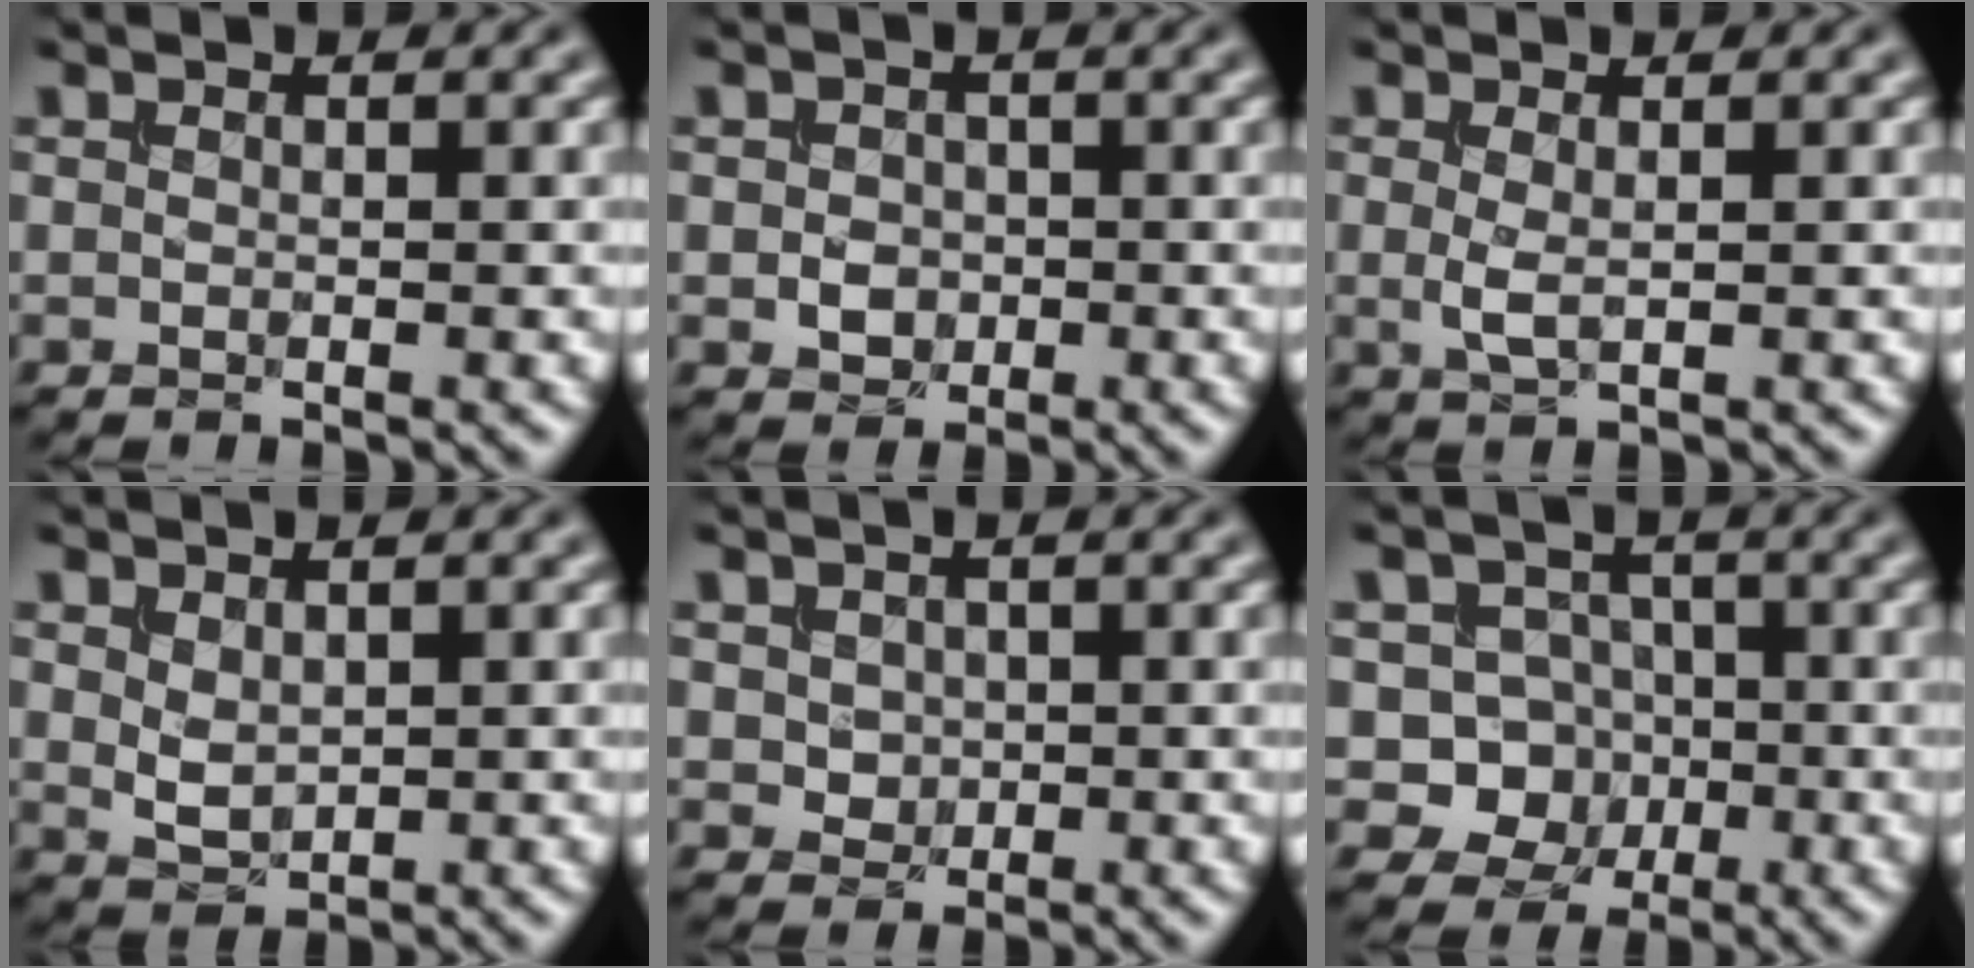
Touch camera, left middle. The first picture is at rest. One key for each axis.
{"total": 2.1, "fx": -0.4, "fy": 1.8, "fz": 1.1, "tx": -0.021, "ty": -0.003, "tz": -0.009}
{"total": 1.6, "fx": 0.1, "fy": 0.5, "fz": 1.5, "tx": -0.039, "ty": -0.001, "tz": 0.003}
{"total": 2.0, "fx": 0.4, "fy": 1.3, "fz": 1.4, "tx": -0.031, "ty": -0.004, "tz": 0.015}
{"total": 1.7, "fx": 0.2, "fy": 1.5, "fz": 0.7, "tx": -0.021, "ty": -0.002, "tz": 0.007}
{"total": 5.5, "fx": -1.0, "fy": 5.2, "fz": 1.6, "tx": -0.005, "ty": 0.017, "tz": -0.043}